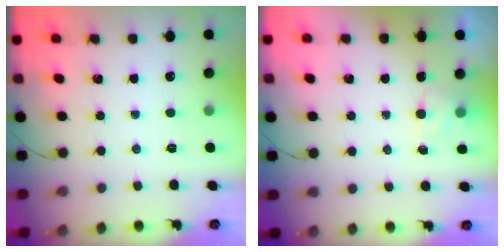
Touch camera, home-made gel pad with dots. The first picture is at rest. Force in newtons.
{"total": 4.1, "press": 4.0, "slide": 1.2}